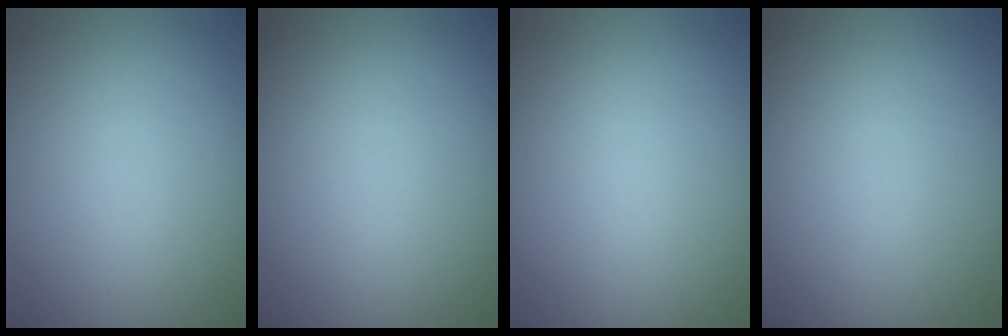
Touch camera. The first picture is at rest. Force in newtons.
{"total": 0.0}
{"total": 0.0}
{"total": 0.0}